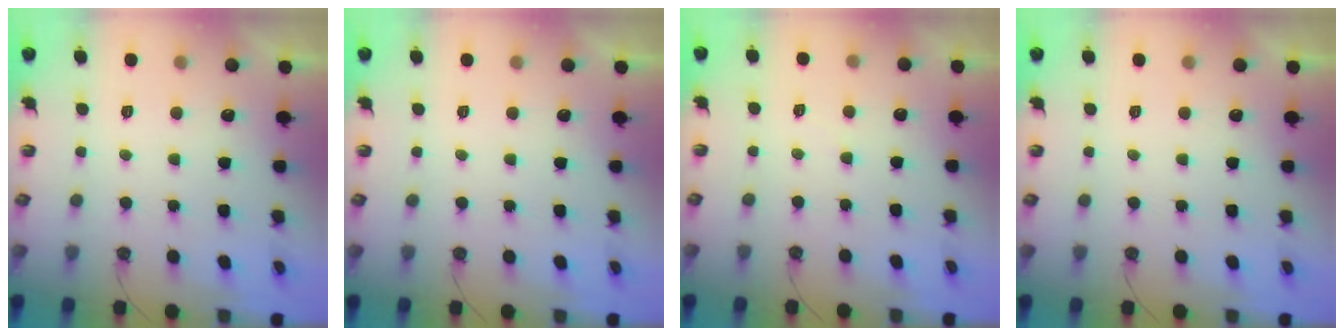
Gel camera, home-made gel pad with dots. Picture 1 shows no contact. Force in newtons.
{"total": 0.0}
{"total": 3.3, "press": 3.3, "slide": 0.6}
{"total": 0.0}